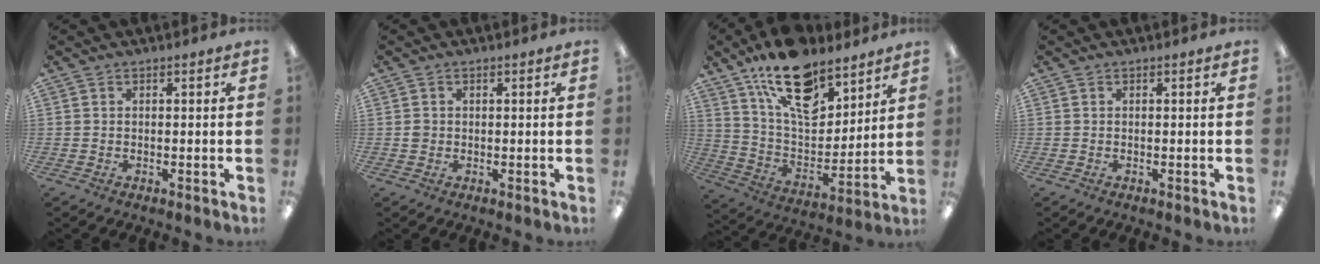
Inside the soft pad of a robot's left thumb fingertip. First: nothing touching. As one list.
[{"total": 1.2, "force": [-0.1, 1.2, 0.3], "torque": [-0.006, 0.006, -0.003]}, {"total": 19.7, "force": [13.0, 9.9, 11.1], "torque": [-0.184, -0.073, 0.230]}, {"total": 0.0}]